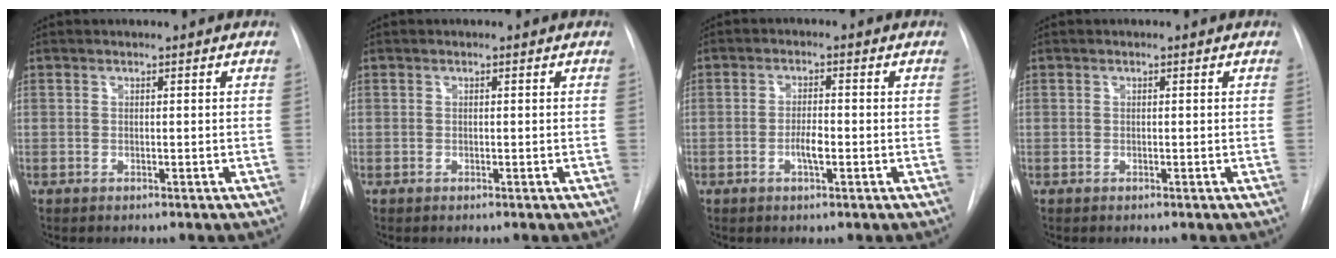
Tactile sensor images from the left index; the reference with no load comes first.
{"total": 0.0}
{"total": 3.0, "force": [-1.0, 0.7, 2.7], "torque": [-0.049, 0.002, -0.017]}
{"total": 0.0}